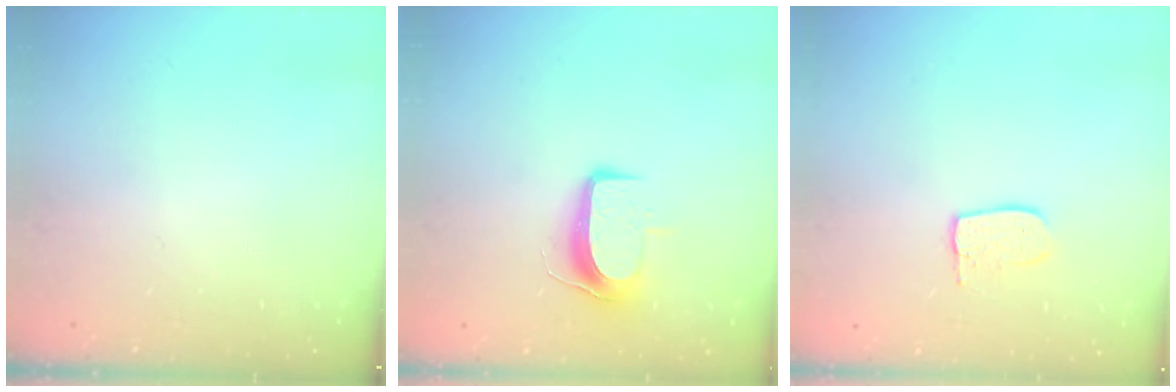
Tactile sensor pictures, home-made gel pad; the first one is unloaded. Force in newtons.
{"total": 8.8, "press": 8.8, "slide": 0.6}
{"total": 6.3, "press": 6.3, "slide": 0.4}